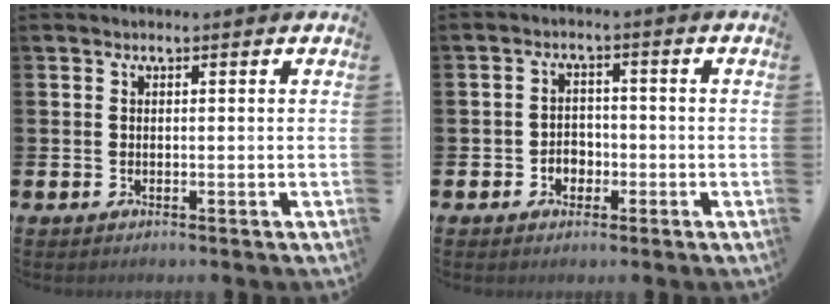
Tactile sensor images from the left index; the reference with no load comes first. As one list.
[{"total": 2.7, "force": [-1.3, 2.2, 0.9], "torque": [-0.021, 0.006, -0.030]}]